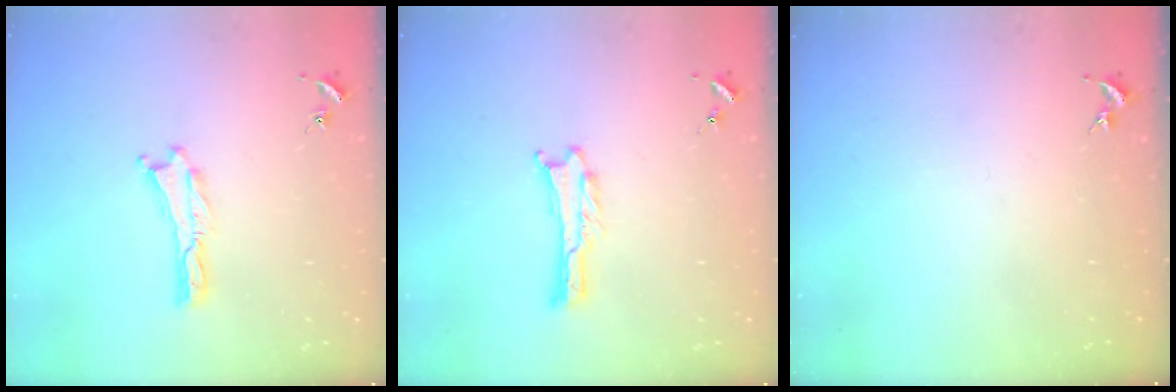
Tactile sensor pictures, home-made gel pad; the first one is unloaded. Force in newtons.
{"total": 0.0}
{"total": 0.0}